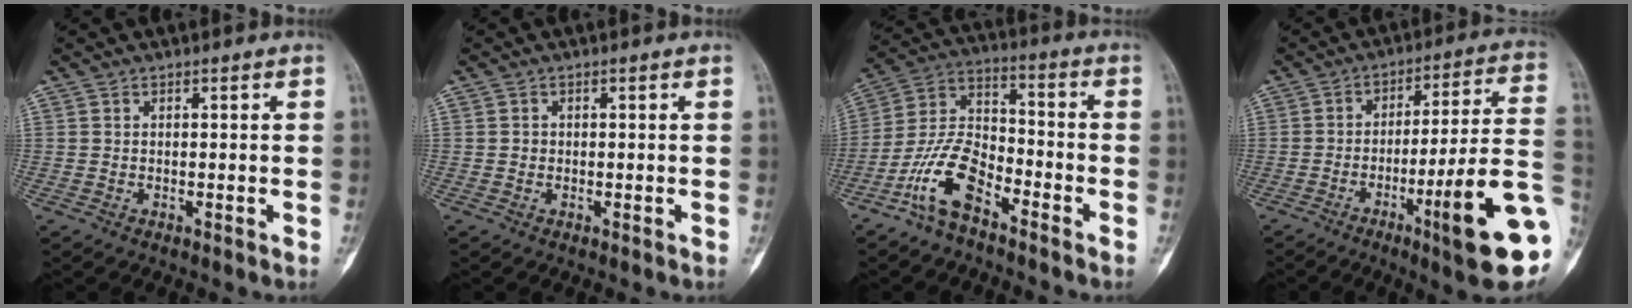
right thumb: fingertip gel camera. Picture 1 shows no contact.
{"total": 0.8, "force": [-0.1, 0.7, 0.2], "torque": [0.001, 0.003, -0.002]}
{"total": 11.7, "force": [-7.1, 5.4, 7.5], "torque": [-0.151, 0.057, -0.146]}
{"total": 19.7, "force": [-6.9, 2.0, 18.4], "torque": [-0.221, 0.020, -0.100]}